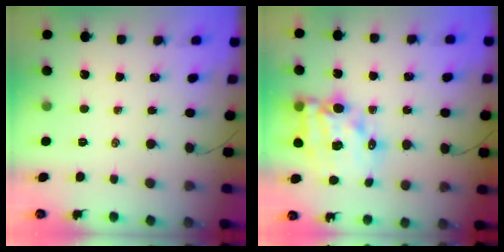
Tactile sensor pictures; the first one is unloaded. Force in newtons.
{"total": 17.1, "press": 16.7, "slide": 3.7}